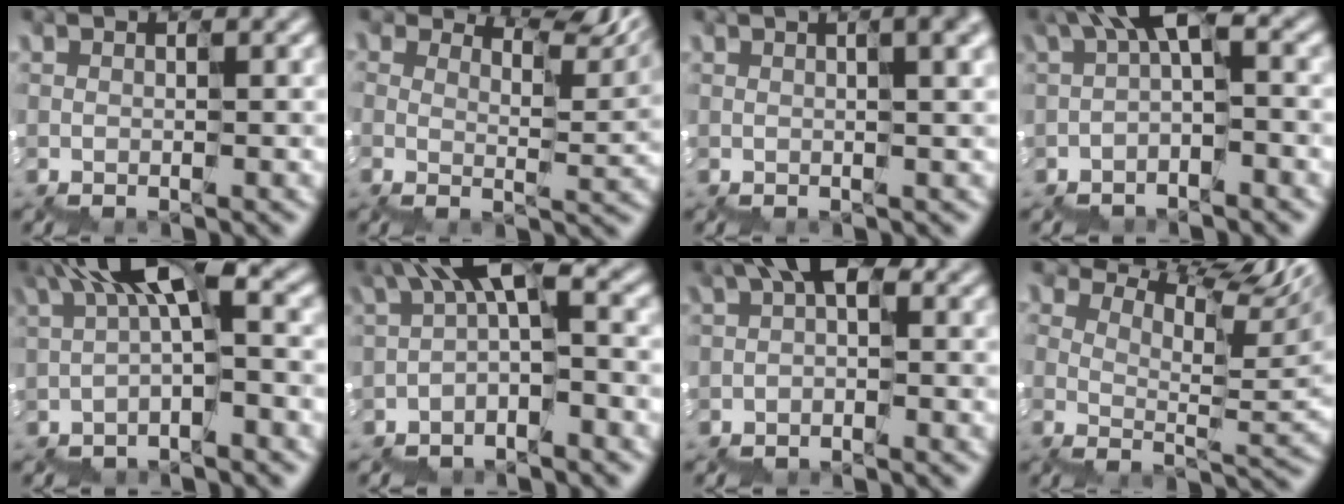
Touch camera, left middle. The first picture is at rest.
{"total": 5.6, "force": [5.2, 0.7, 2.0], "torque": [-0.035, 0.006, 0.081]}
{"total": 10.2, "force": [2.6, 5.2, 8.3], "torque": [-0.095, 0.044, 0.017]}
{"total": 3.2, "force": [0.1, 1.0, 3.0], "torque": [-0.082, 0.010, -0.008]}
{"total": 5.1, "force": [1.1, 1.2, 4.8], "torque": [-0.106, 0.014, 0.011]}
{"total": 4.1, "force": [-0.1, 1.3, 3.9], "torque": [-0.096, 0.012, -0.013]}
{"total": 1.2, "force": [0.2, 0.4, 1.1], "torque": [-0.049, 0.006, -0.005]}
{"total": 9.3, "force": [7.4, 2.3, 5.1], "torque": [-0.101, 0.015, 0.129]}